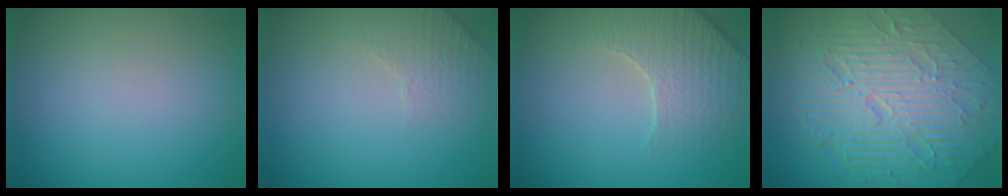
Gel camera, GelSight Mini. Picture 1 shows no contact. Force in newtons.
{"total": 2.1, "press": 2.0, "slide": 0.5}
{"total": 4.4, "press": 4.2, "slide": 1.1}
{"total": 11.2, "press": 7.3, "slide": 8.5}